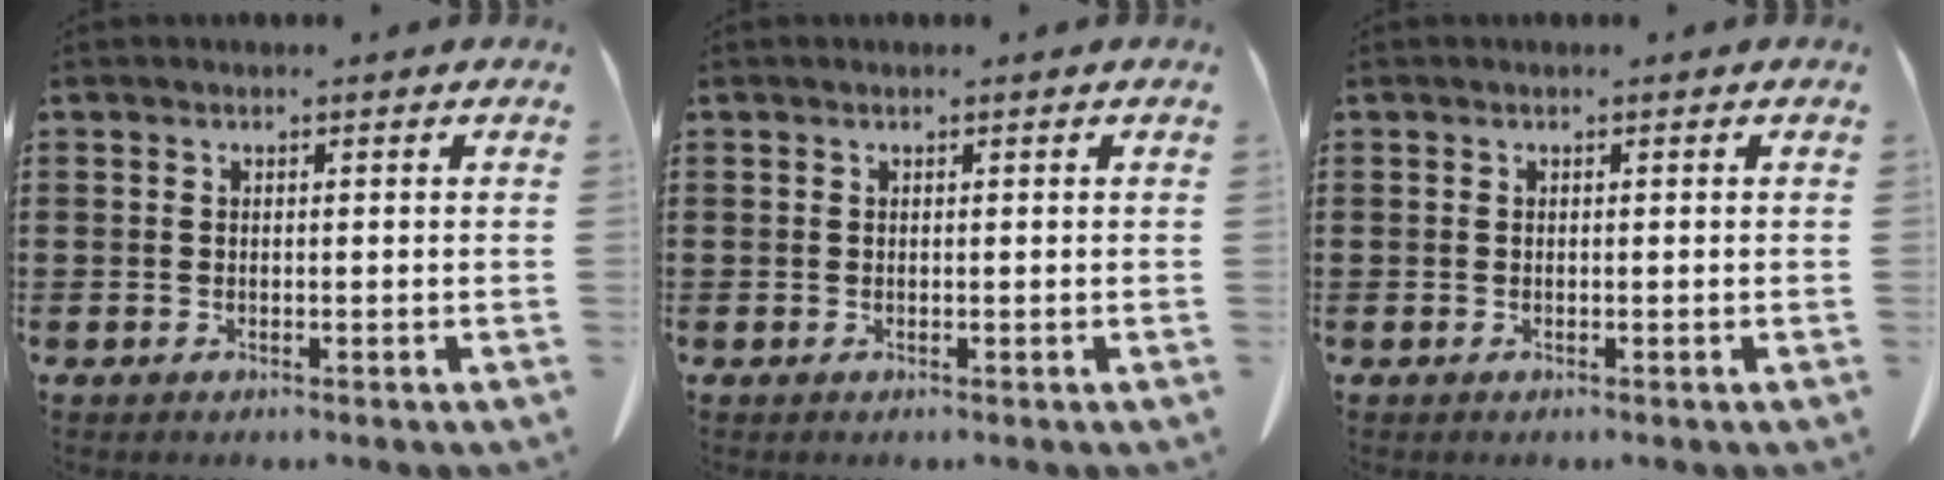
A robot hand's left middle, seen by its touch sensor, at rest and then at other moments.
{"total": 0.0}
{"total": 0.0}